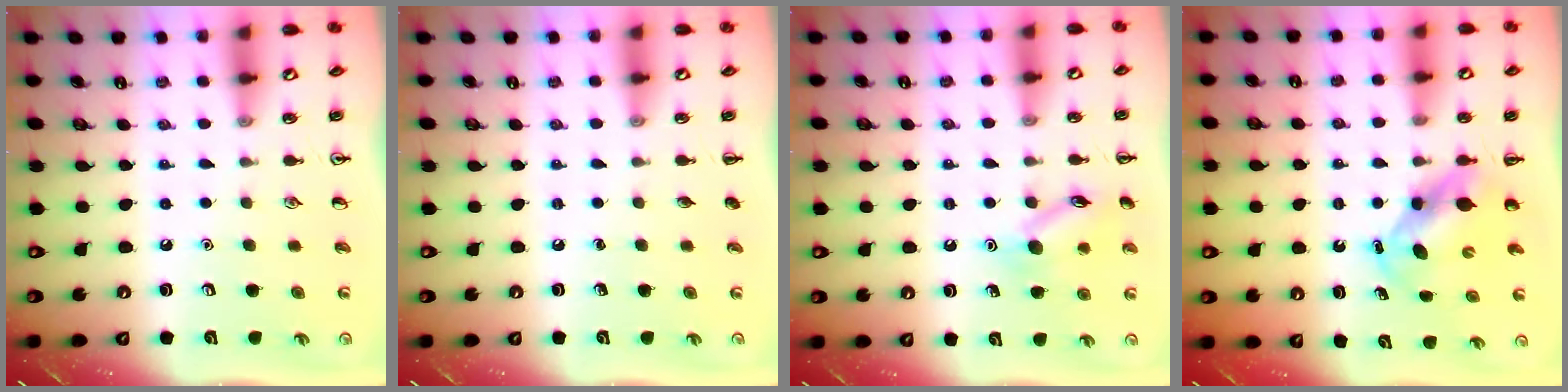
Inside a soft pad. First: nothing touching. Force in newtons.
{"total": 0.0}
{"total": 11.1, "press": 11.0, "slide": 0.7}
{"total": 5.7, "press": 5.6, "slide": 0.9}